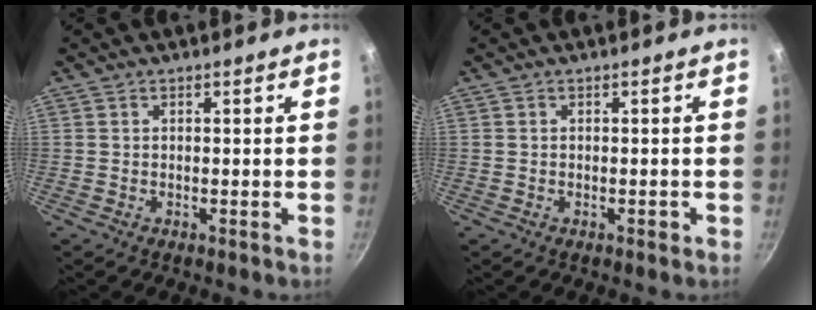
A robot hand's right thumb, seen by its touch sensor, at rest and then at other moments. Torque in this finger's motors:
{"motor_torque": [-0.22, -0.04, -0.25, 0.11, 0.01]}